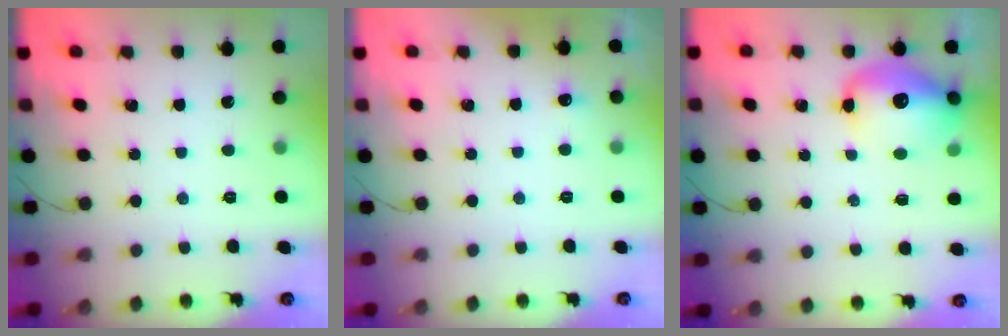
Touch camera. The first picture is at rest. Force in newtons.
{"total": 3.7, "press": 3.5, "slide": 1.2}
{"total": 13.5, "press": 13.1, "slide": 3.4}